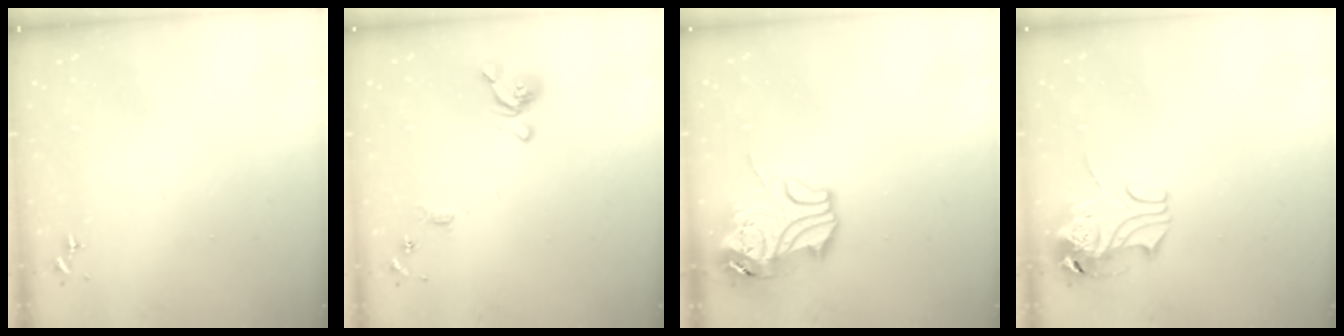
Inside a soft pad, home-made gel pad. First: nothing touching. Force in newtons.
{"total": 10.0, "press": 9.9, "slide": 1.4}
{"total": 13.7, "press": 13.5, "slide": 2.1}
{"total": 10.6, "press": 10.5, "slide": 1.5}